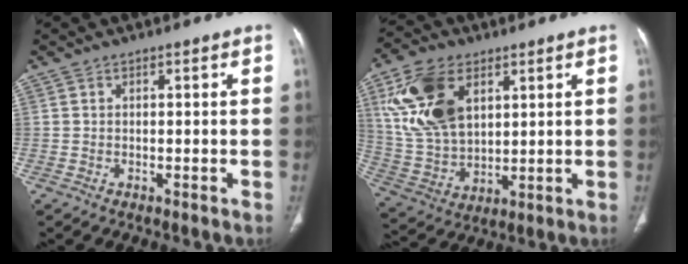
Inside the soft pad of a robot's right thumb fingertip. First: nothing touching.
{"total": 17.0, "force": [6.4, 10.4, 11.8], "torque": [-0.217, -0.017, 0.135]}